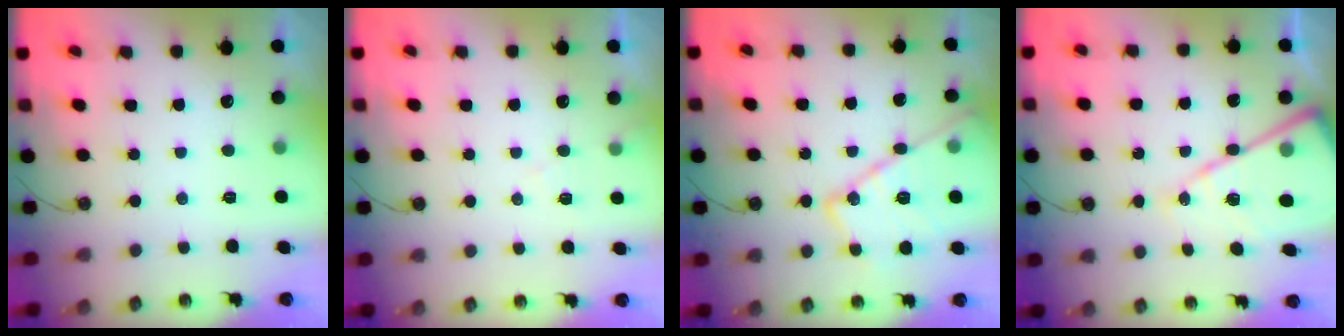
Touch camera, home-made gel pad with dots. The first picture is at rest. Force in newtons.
{"total": 4.7, "press": 4.7, "slide": 0.7}
{"total": 18.2, "press": 18.2, "slide": 1.5}
{"total": 18.5, "press": 18.4, "slide": 1.8}